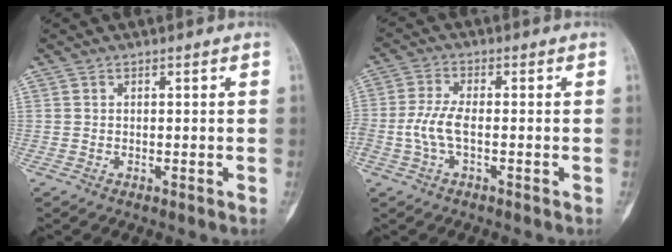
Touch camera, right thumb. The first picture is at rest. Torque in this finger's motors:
{"motor_torque": [0.45, 0.28, 1.27, -0.37, 0.36]}